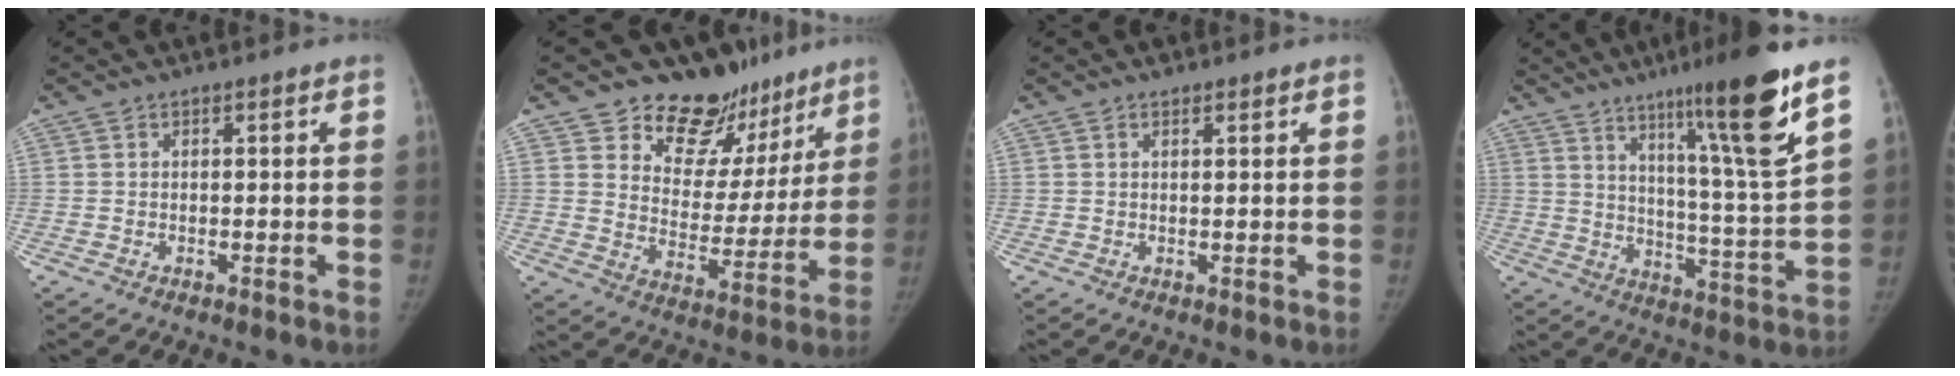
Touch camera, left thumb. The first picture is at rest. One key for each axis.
{"total": 16.5, "fx": 12.5, "fy": 9.9, "fz": 4.5, "tx": -0.003, "ty": -0.084, "tz": 0.176}
{"total": 1.5, "fx": 1.1, "fy": 0.6, "fz": 0.7, "tx": -0.007, "ty": -0.005, "tz": 0.016}
{"total": 18.9, "fx": 11.2, "fy": 0.6, "fz": 15.2, "tx": -0.214, "ty": -0.062, "tz": 0.174}